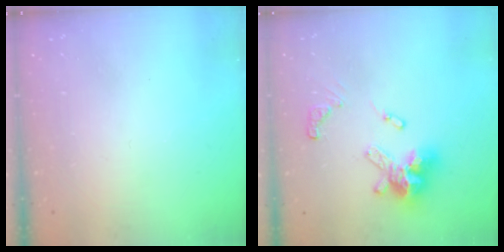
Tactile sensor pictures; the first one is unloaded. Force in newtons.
{"total": 13.7, "press": 13.6, "slide": 1.8}